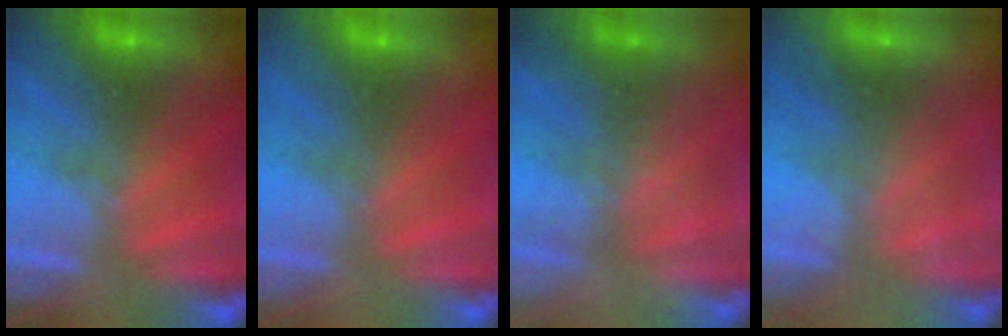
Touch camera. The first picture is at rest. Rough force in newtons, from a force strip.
{"total": 1.7}
{"total": 2.4}
{"total": 2.3}